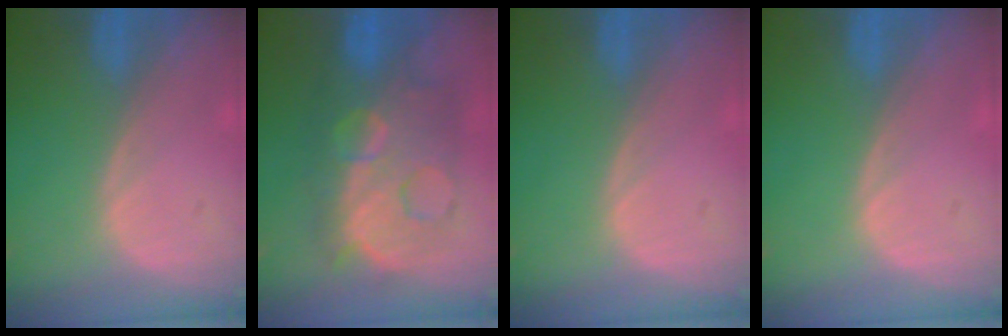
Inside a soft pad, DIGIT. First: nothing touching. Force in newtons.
{"total": 11.2, "press": 11.2, "slide": 1.0}
{"total": 0.0}
{"total": 0.0}